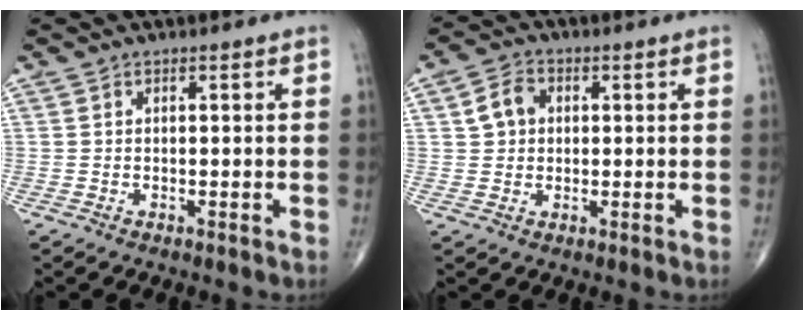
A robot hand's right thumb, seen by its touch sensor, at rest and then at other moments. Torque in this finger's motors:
{"motor_torque": [-0.27, -0.08, -0.35, -0.15, 0.07]}